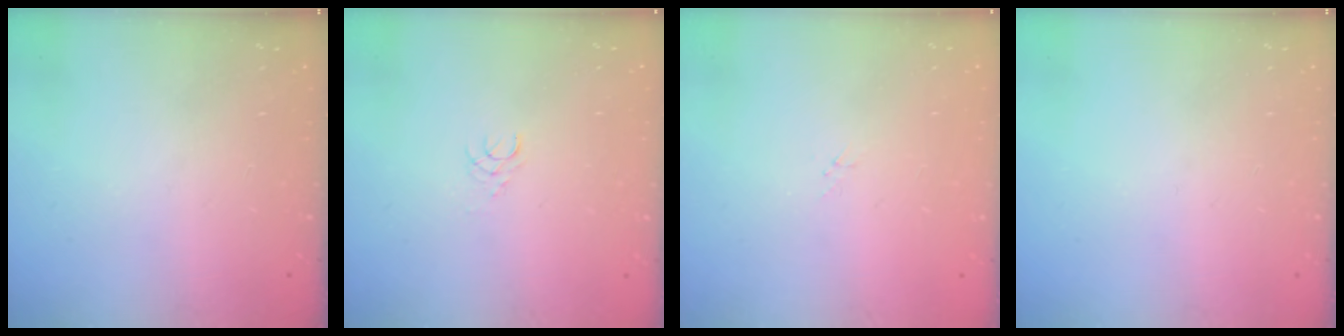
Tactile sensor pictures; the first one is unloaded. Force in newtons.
{"total": 2.4, "press": 2.4, "slide": 0.3}
{"total": 1.7, "press": 1.6, "slide": 0.2}
{"total": 0.0}